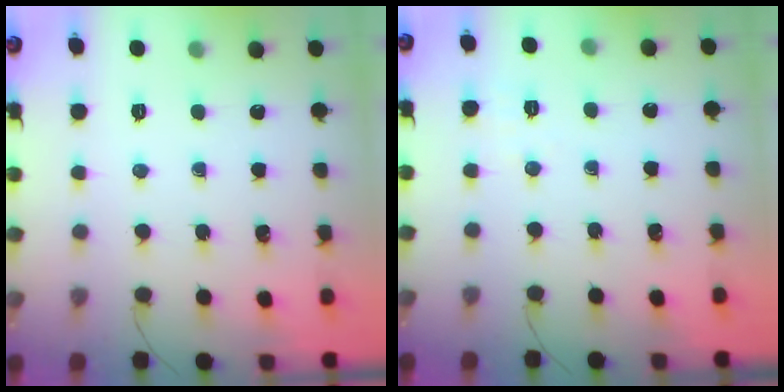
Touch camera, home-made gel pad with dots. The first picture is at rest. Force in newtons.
{"total": 1.4, "press": 0.5, "slide": 1.3}